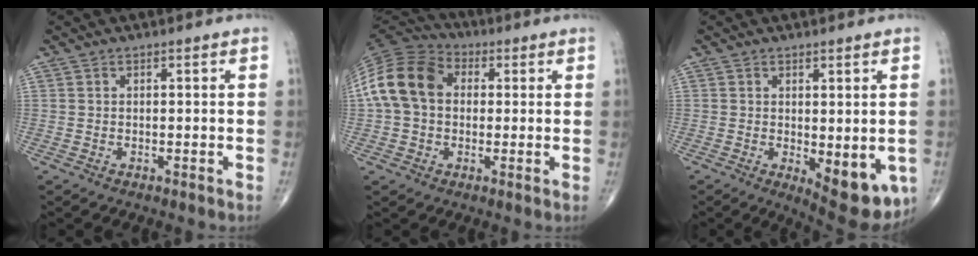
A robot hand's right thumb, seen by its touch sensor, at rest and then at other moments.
{"total": 13.9, "force": [1.5, 10.5, 9.0], "torque": [-0.167, 0.034, 0.017]}
{"total": 10.3, "force": [-2.4, 4.3, 9.0], "torque": [-0.095, -0.021, -0.020]}